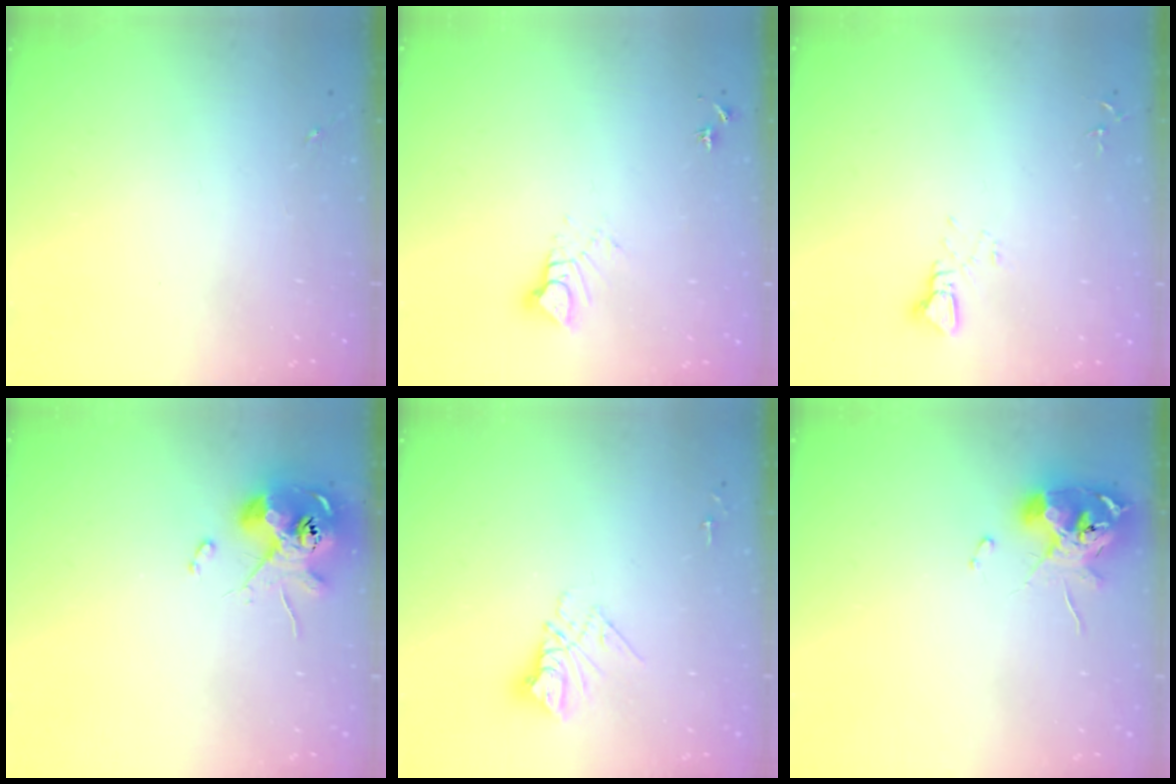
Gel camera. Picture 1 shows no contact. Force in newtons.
{"total": 6.3, "press": 6.3, "slide": 0.5}
{"total": 2.7, "press": 2.7, "slide": 0.1}
{"total": 11.2, "press": 11.0, "slide": 2.1}
{"total": 10.4, "press": 10.4, "slide": 0.9}
{"total": 10.9, "press": 10.8, "slide": 1.6}